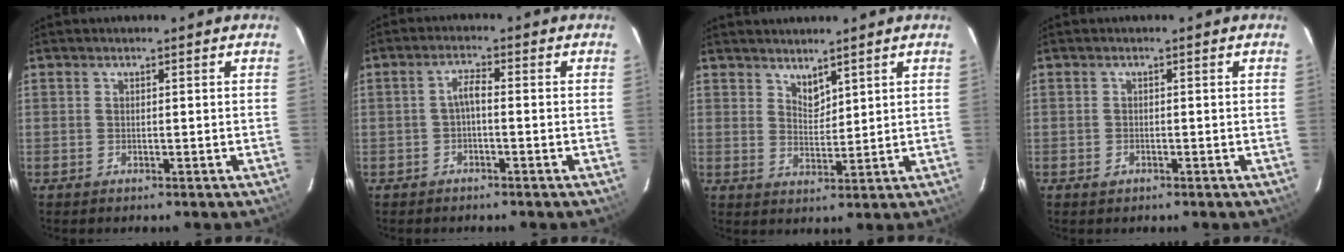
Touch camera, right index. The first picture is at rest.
{"total": 2.3, "force": [-0.8, 0.5, 2.1], "torque": [-0.043, 0.009, -0.017]}
{"total": 3.4, "force": [3.0, 1.3, 1.2], "torque": [-0.016, -0.001, 0.053]}
{"total": 0.9, "force": [-0.5, 0.7, 0.4], "torque": [-0.005, 0.000, -0.008]}